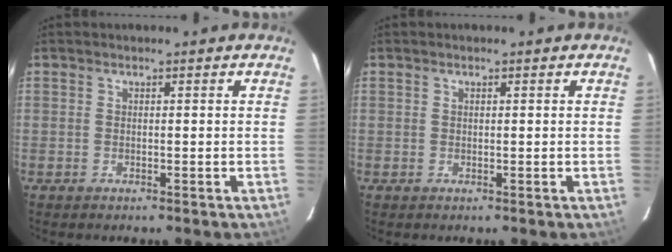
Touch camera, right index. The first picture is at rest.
{"total": 0.0}